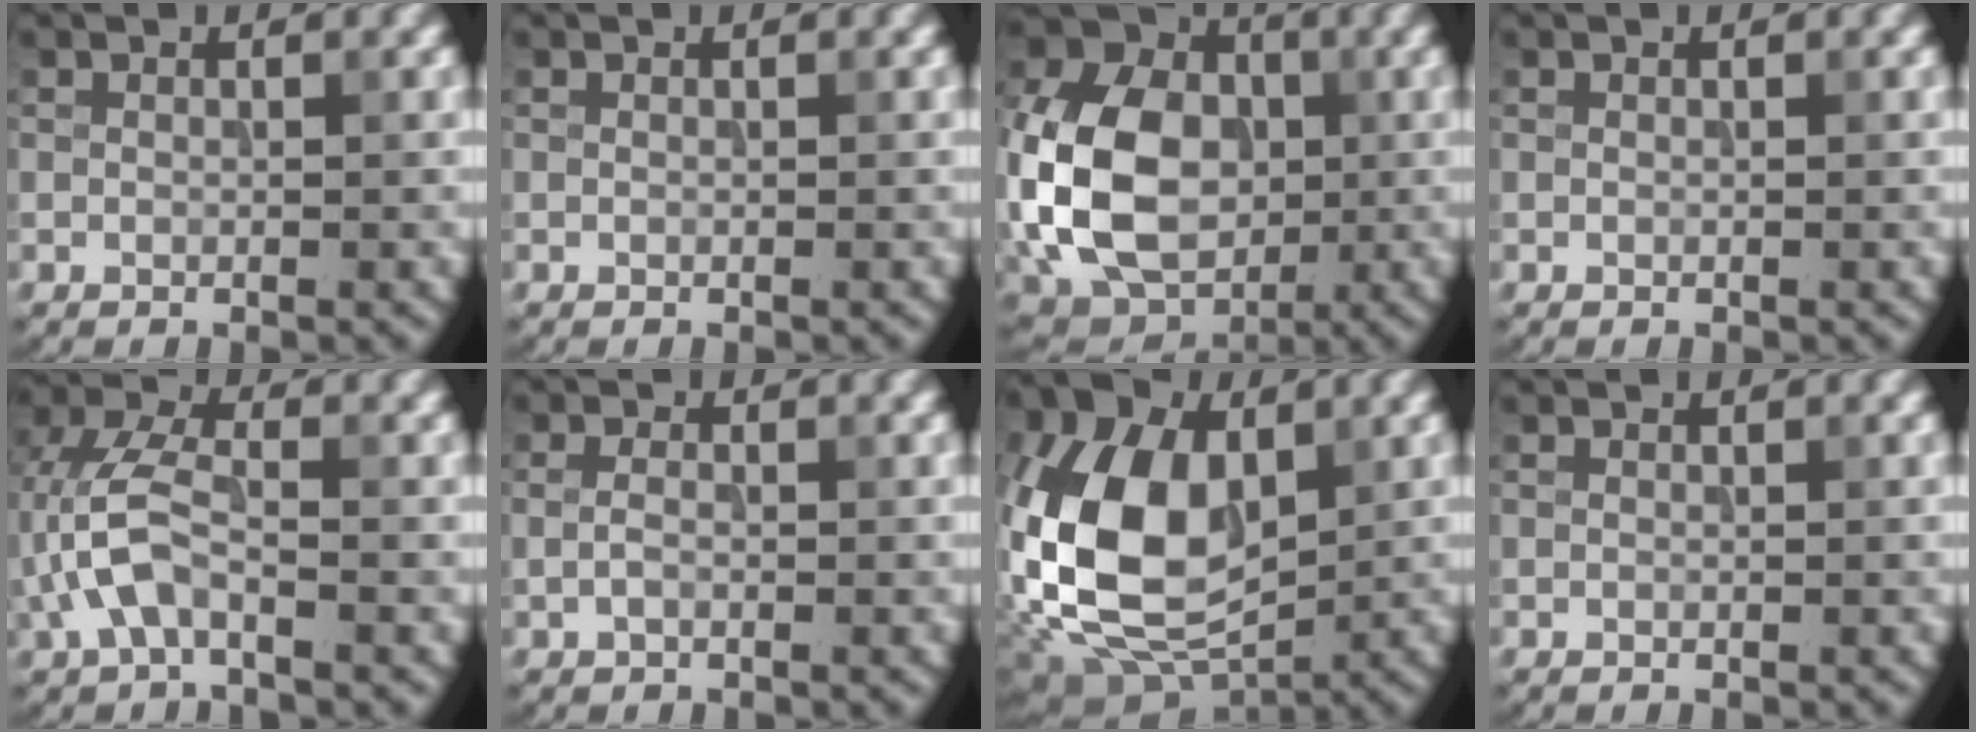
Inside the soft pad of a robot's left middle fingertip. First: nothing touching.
{"total": 0.0}
{"total": 13.8, "force": [-1.3, 10.3, 9.1], "torque": [-0.218, 0.007, -0.038]}
{"total": 0.0}
{"total": 5.1, "force": [-1.4, 2.4, 4.3], "torque": [-0.101, 0.013, -0.035]}
{"total": 1.1, "force": [-0.3, 0.6, 0.9], "torque": [-0.023, 0.001, -0.009]}
{"total": 13.5, "force": [-0.1, 8.8, 10.2], "torque": [-0.232, -0.007, -0.008]}
{"total": 0.0}